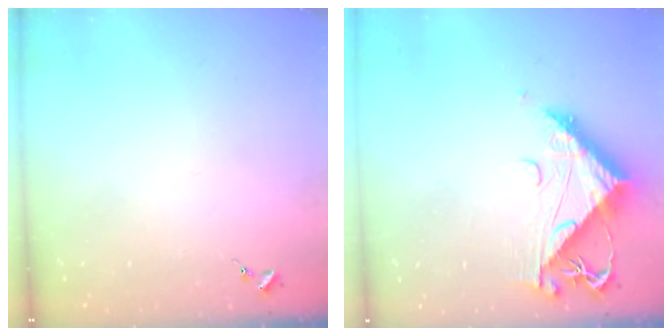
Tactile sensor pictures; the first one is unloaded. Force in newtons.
{"total": 10.1, "press": 10.0, "slide": 1.0}